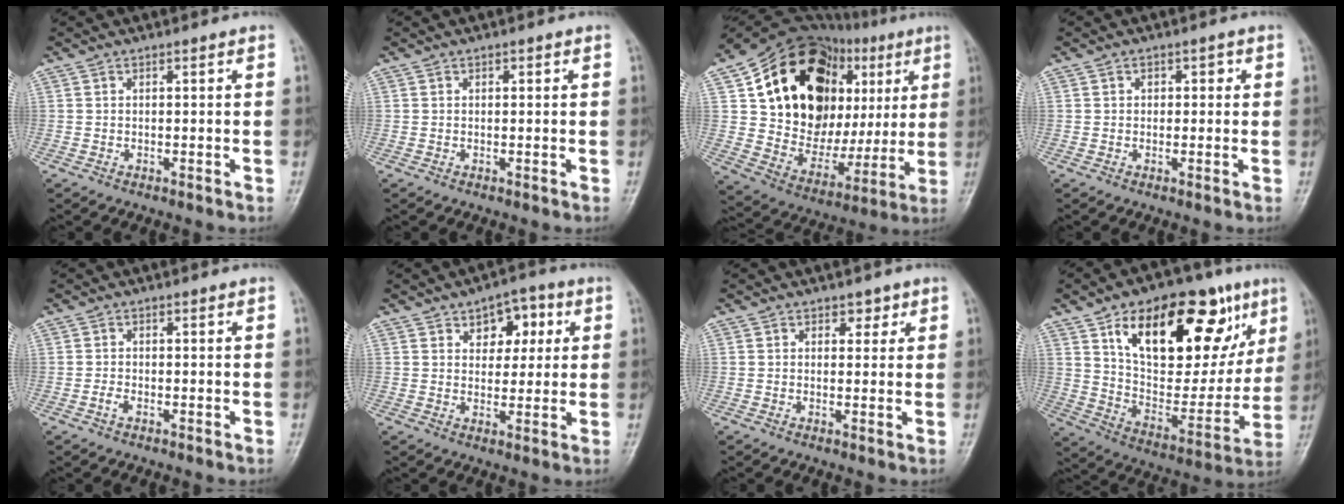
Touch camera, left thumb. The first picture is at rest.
{"total": 0.8, "force": [0.3, 0.6, 0.5], "torque": [0.000, 0.001, 0.003]}
{"total": 29.5, "force": [9.1, 19.2, 20.5], "torque": [-0.254, 0.014, 0.157]}
{"total": 2.2, "force": [0.4, 1.9, 1.1], "torque": [0.005, 0.004, 0.001]}
{"total": 1.3, "force": [-0.7, 0.7, 0.8], "torque": [-0.017, 0.003, -0.016]}
{"total": 7.9, "force": [3.0, 5.3, 5.1], "torque": [-0.027, -0.006, 0.037]}
{"total": 2.5, "force": [1.4, 1.9, 1.0], "torque": [0.012, -0.005, 0.015]}
{"total": 28.3, "force": [13.2, 14.1, 20.8], "torque": [-0.261, -0.013, 0.216]}